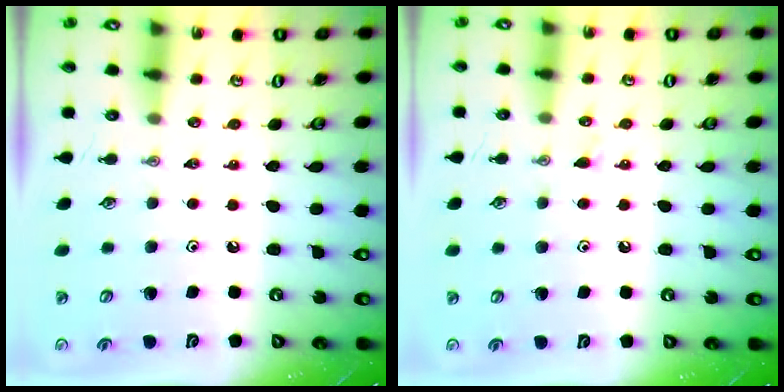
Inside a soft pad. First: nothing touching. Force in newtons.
{"total": 5.0, "press": 4.9, "slide": 0.6}